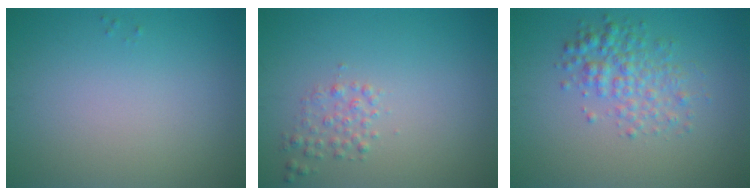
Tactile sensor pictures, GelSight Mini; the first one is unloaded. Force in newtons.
{"total": 1.5, "press": 1.5, "slide": 0.0}
{"total": 3.3, "press": 3.3, "slide": 0.1}